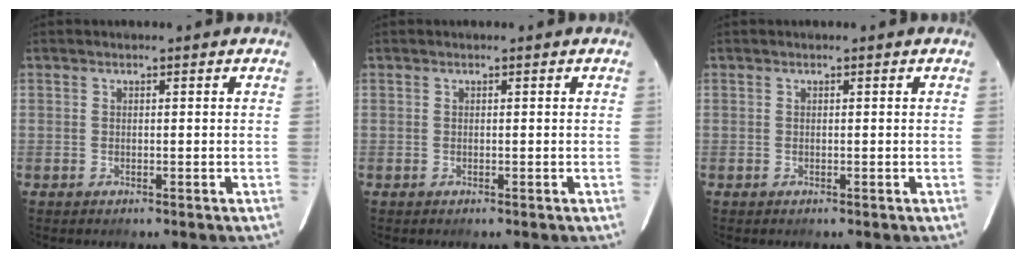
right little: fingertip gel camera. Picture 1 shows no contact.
{"total": 0.0}
{"total": 0.0}